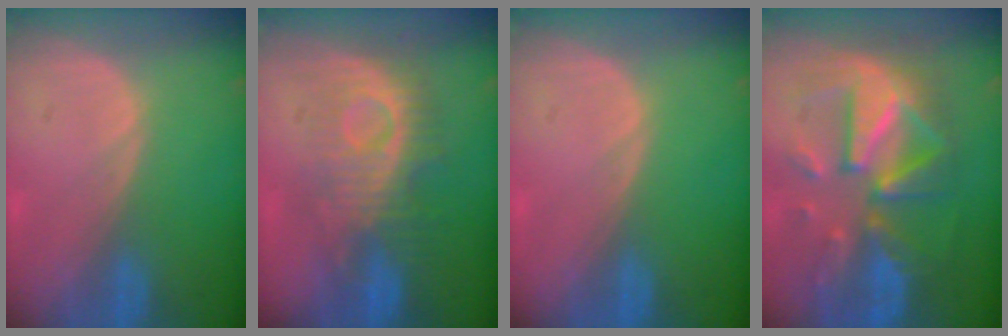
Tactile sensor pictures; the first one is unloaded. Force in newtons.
{"total": 8.8, "press": 8.7, "slide": 1.1}
{"total": 0.0}
{"total": 12.1, "press": 12.0, "slide": 1.3}